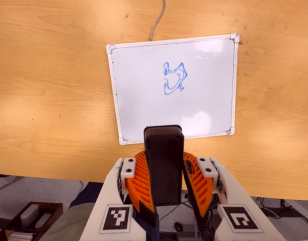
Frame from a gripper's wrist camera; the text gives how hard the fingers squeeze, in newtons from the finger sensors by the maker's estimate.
{"total": 9.5, "left": 9.6, "right": 9.4}